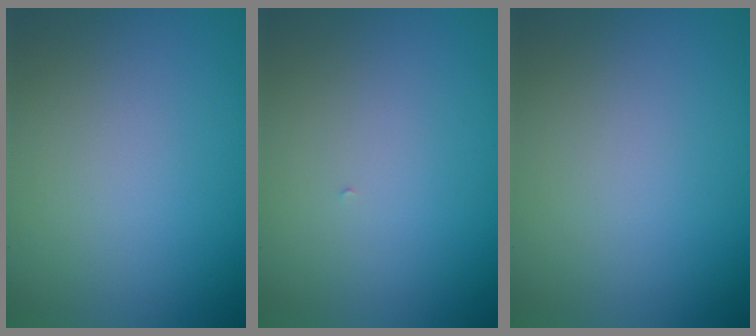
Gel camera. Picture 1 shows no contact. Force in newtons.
{"total": 0.0}
{"total": 0.0}